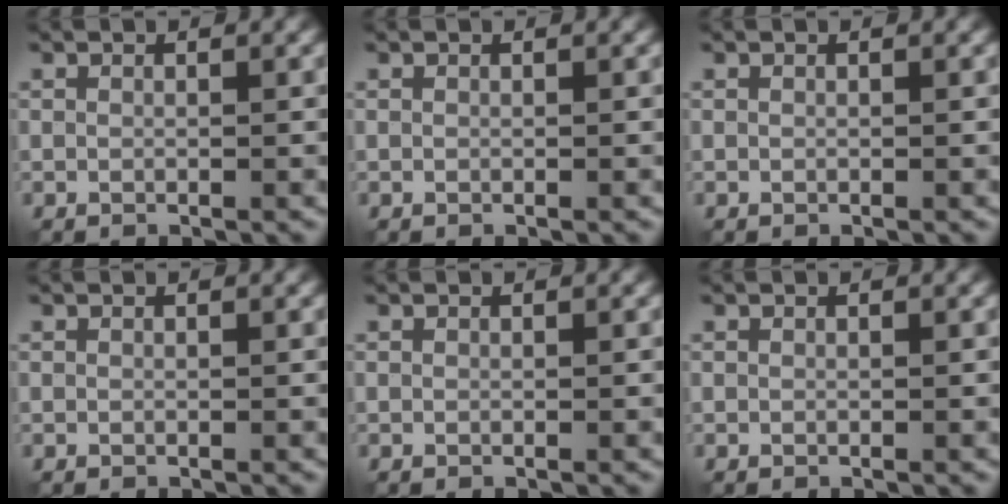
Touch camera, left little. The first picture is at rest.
{"total": 0.0}
{"total": 0.0}
{"total": 0.0}
{"total": 0.0}
{"total": 0.0}